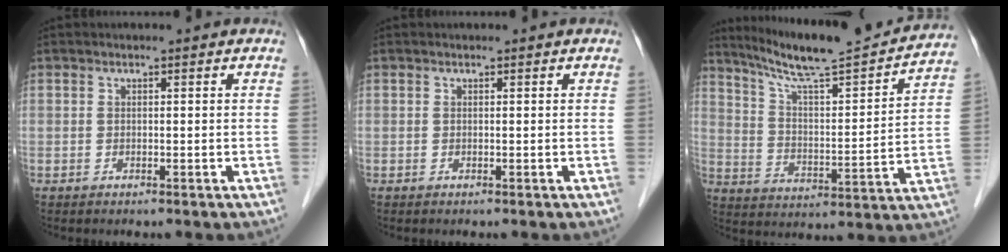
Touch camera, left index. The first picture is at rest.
{"total": 0.0}
{"total": 20.2, "force": [18.2, 0.8, 8.9], "torque": [-0.147, -0.009, 0.271]}